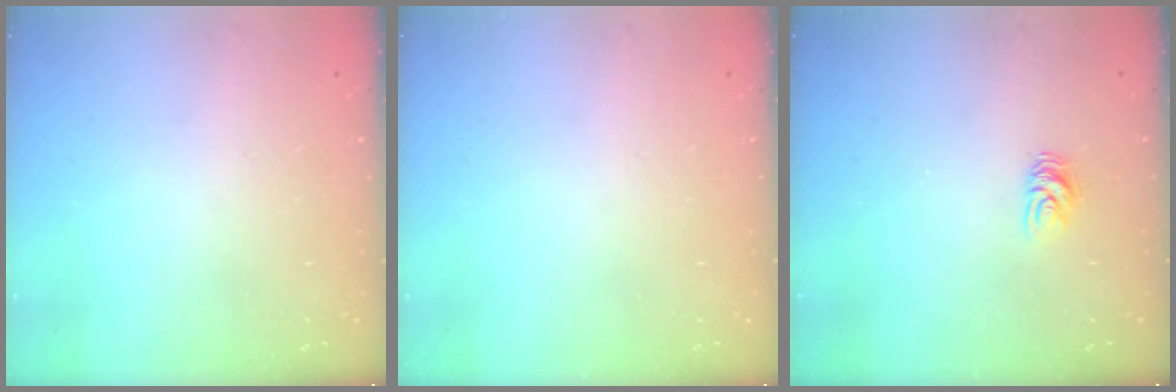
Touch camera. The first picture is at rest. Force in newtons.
{"total": 0.0}
{"total": 4.8, "press": 4.8, "slide": 0.4}